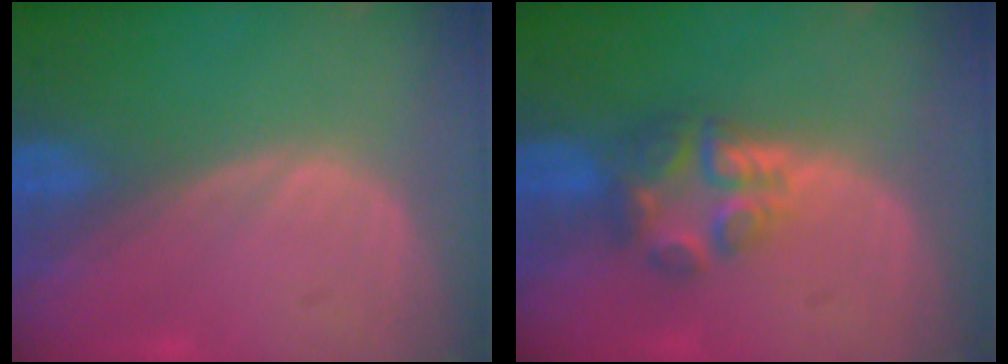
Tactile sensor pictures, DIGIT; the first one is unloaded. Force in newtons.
{"total": 6.0, "press": 5.2, "slide": 3.1}